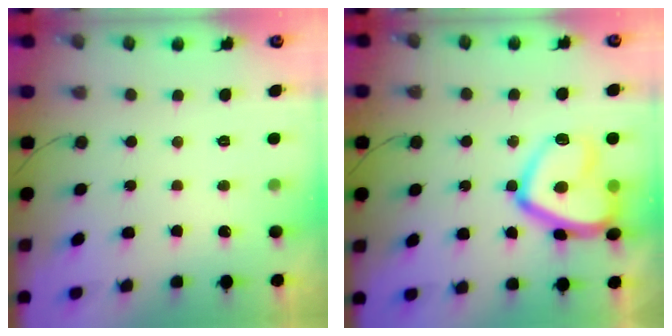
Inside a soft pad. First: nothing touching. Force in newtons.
{"total": 15.6, "press": 15.5, "slide": 1.1}